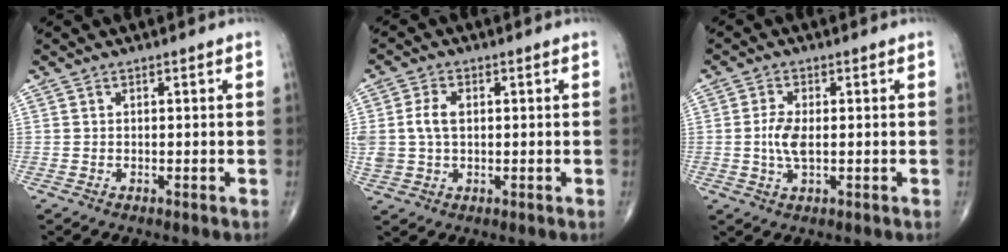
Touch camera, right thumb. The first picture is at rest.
{"total": 6.2, "force": [0.7, 4.1, 4.6], "torque": [-0.105, 0.012, 0.016]}
{"total": 4.6, "force": [-0.2, 2.1, 4.1], "torque": [-0.090, 0.000, -0.005]}